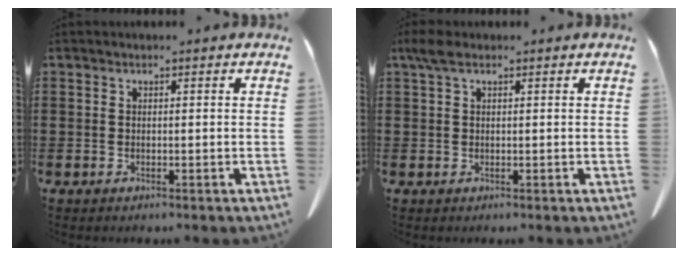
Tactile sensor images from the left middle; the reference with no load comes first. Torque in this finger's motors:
{"motor_torque": [1.05, 0.79, 0.04, 0.00]}